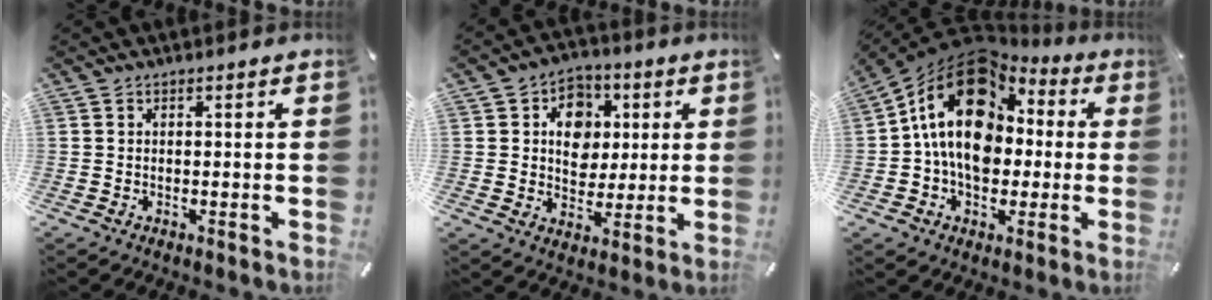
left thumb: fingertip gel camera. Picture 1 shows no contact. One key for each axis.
{"total": 9.8, "fx": 1.7, "fy": 8.6, "fz": 4.5, "tx": -0.060, "ty": 0.001, "tz": 0.033}
{"total": 18.9, "fx": 2.3, "fy": 14.2, "fz": 12.3, "tx": -0.235, "ty": -0.001, "tz": 0.039}